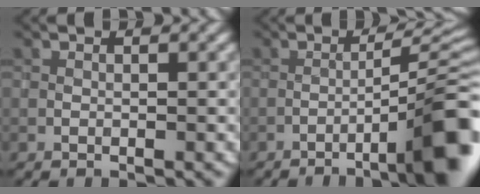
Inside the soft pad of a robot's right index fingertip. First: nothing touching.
{"total": 9.6, "force": [-4.8, 1.4, 8.2], "torque": [-0.107, 0.016, -0.070]}